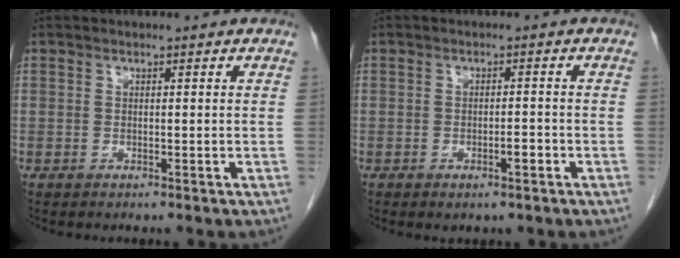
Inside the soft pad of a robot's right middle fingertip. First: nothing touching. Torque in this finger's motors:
{"motor_torque": [0.29, -0.07, 0.07, 0.02]}